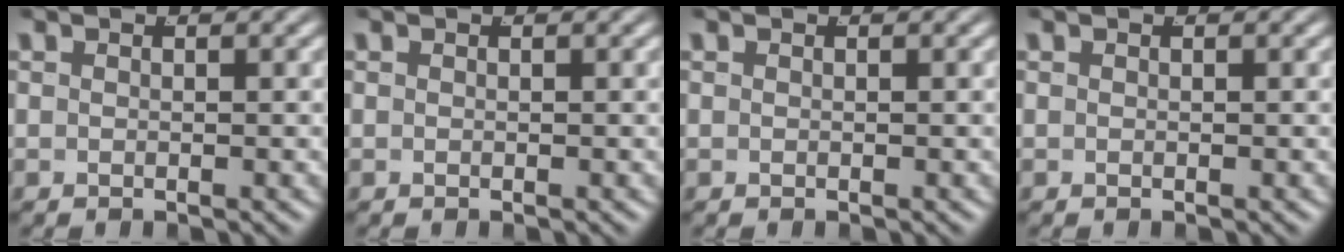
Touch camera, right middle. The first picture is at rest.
{"total": 0.0}
{"total": 0.0}
{"total": 0.0}